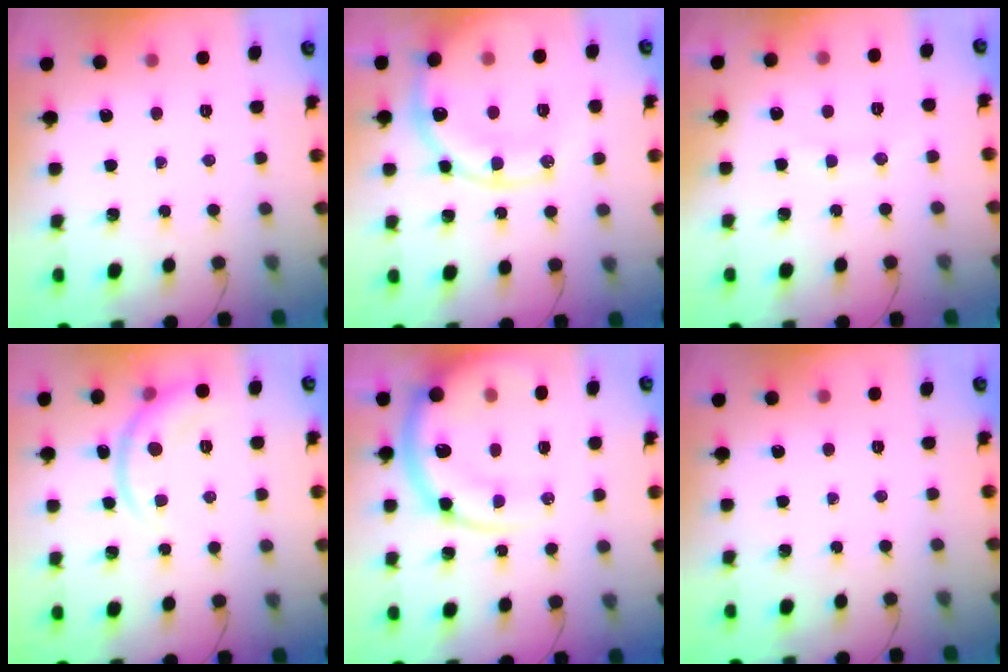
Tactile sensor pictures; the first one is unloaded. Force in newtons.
{"total": 20.2, "press": 19.9, "slide": 3.5}
{"total": 8.0, "press": 7.9, "slide": 0.9}
{"total": 7.5, "press": 7.4, "slide": 0.9}
{"total": 16.3, "press": 15.6, "slide": 4.7}
{"total": 0.0}